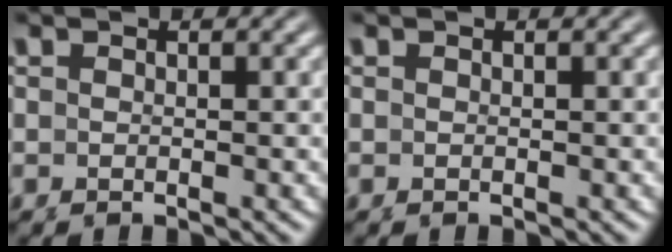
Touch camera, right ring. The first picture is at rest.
{"total": 0.0}